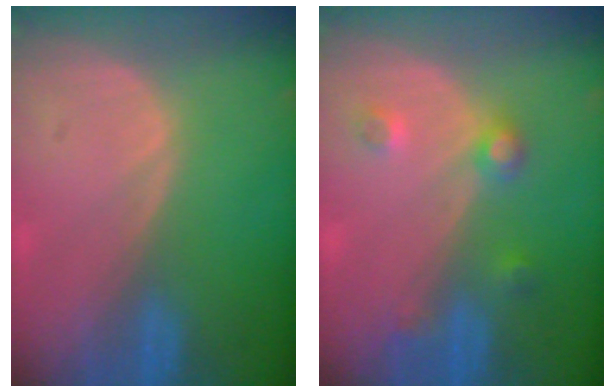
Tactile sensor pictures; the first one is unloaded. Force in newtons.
{"total": 3.8, "press": 3.5, "slide": 1.4}